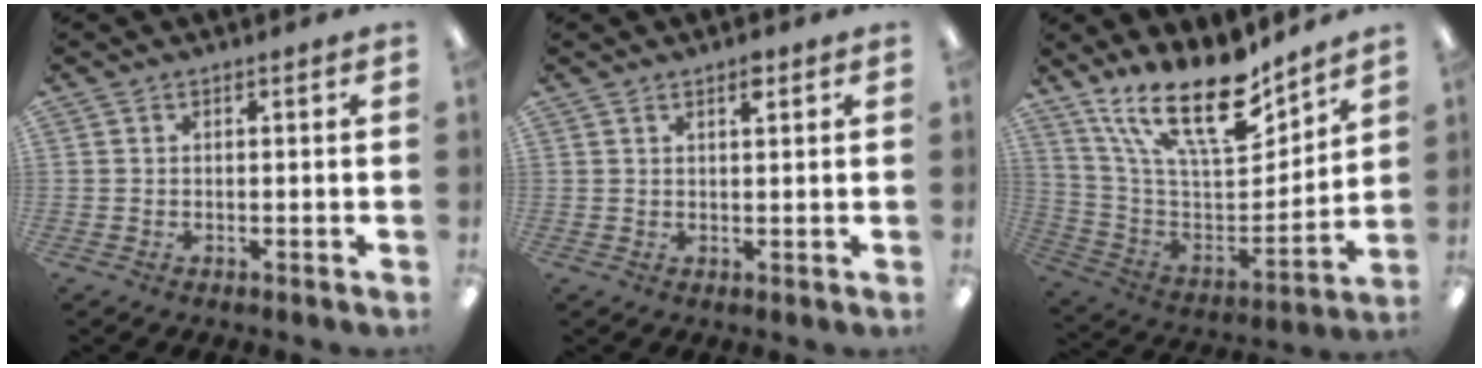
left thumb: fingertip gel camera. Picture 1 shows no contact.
{"total": 2.8, "force": [1.9, 1.0, 1.7], "torque": [-0.021, -0.005, 0.031]}
{"total": 21.6, "force": [15.8, 7.3, 12.8], "torque": [-0.231, -0.109, 0.278]}